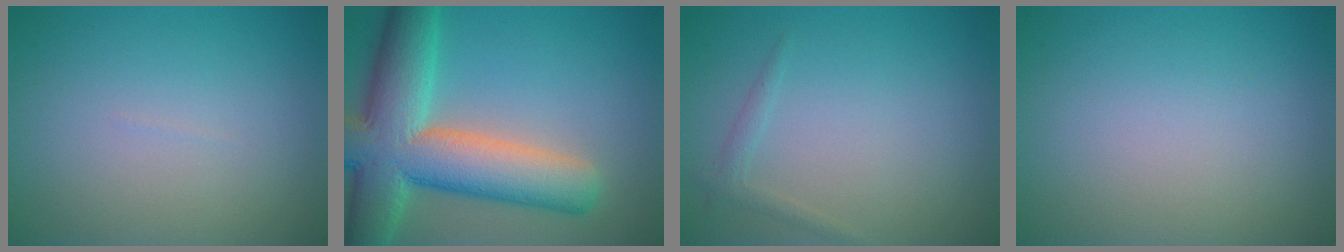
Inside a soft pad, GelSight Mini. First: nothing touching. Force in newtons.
{"total": 12.0, "press": 12.0, "slide": 0.7}
{"total": 1.0, "press": 1.0, "slide": 0.1}
{"total": 0.0}